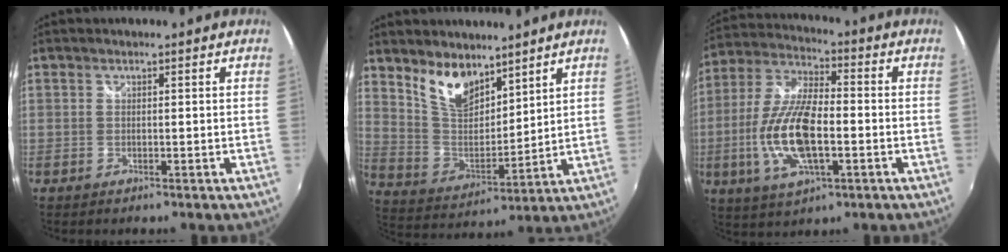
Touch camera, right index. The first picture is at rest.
{"total": 10.9, "force": [7.7, 5.3, 5.6], "torque": [-0.106, 0.001, 0.157]}
{"total": 15.8, "force": [-3.4, 5.9, 14.3], "torque": [-0.297, -0.005, -0.065]}